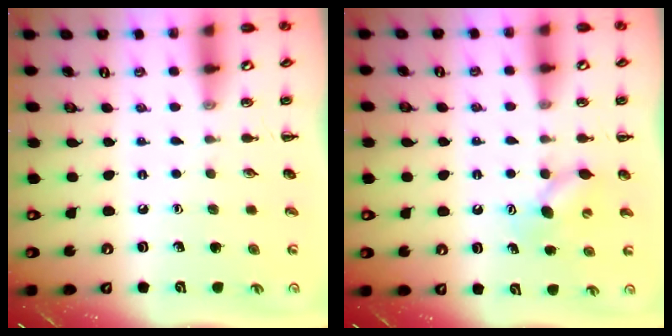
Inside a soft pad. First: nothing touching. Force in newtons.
{"total": 6.0, "press": 5.9, "slide": 1.3}